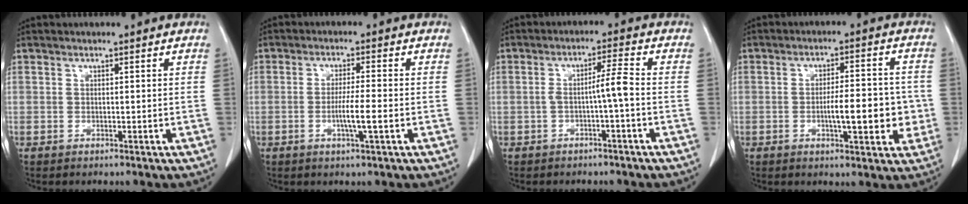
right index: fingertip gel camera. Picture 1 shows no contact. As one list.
[{"total": 4.7, "force": [-1.2, -0.2, 4.6], "torque": [-0.082, -0.007, -0.023]}, {"total": 3.9, "force": [-1.0, -0.4, 3.7], "torque": [-0.064, 0.012, -0.015]}, {"total": 8.6, "force": [-1.5, 2.3, 8.2], "torque": [-0.122, 0.010, -0.020]}]